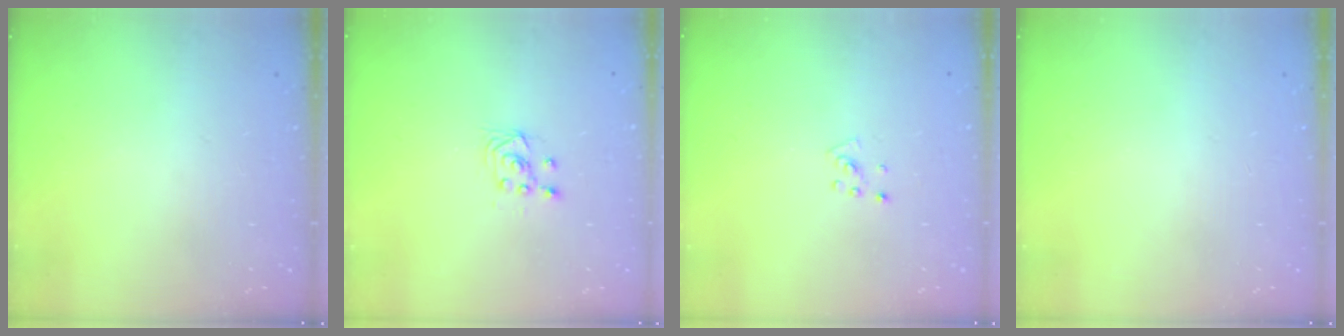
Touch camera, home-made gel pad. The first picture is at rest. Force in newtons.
{"total": 2.9, "press": 2.7, "slide": 1.0}
{"total": 3.7, "press": 3.7, "slide": 0.4}
{"total": 0.0}